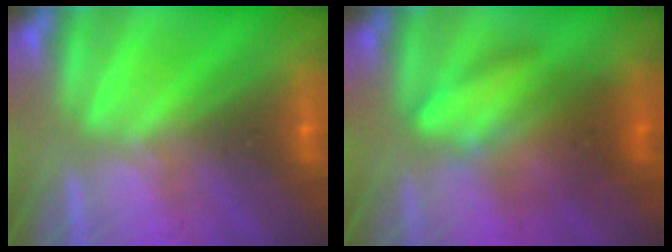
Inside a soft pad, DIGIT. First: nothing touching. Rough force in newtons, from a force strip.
{"total": 3.5}